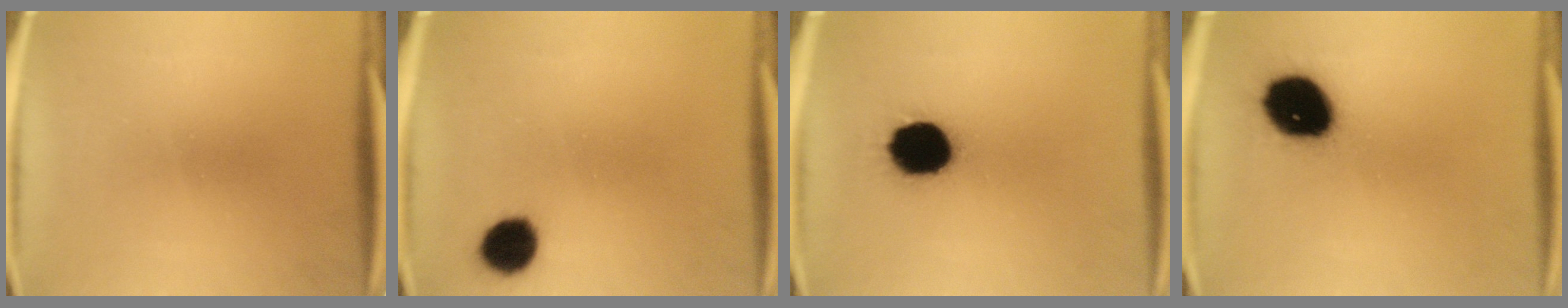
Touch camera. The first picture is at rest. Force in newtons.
{"total": 6.9}
{"total": 15.0}
{"total": 16.4}